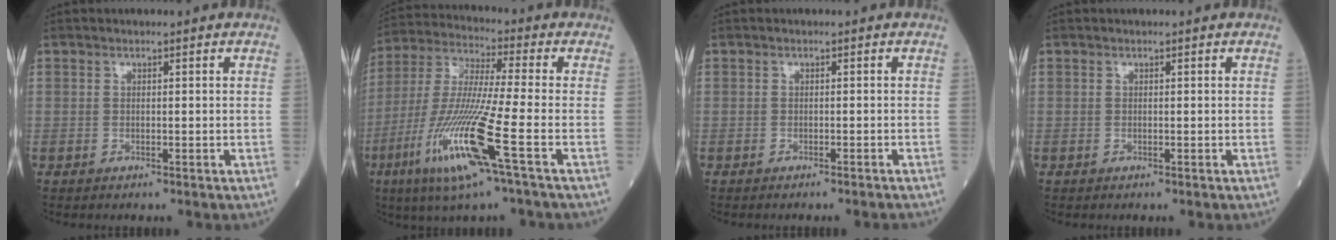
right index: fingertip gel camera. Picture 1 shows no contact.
{"total": 15.9, "force": [-6.6, -0.7, 14.4], "torque": [-0.306, -0.027, -0.131]}
{"total": 2.9, "force": [-2.7, -0.2, 0.9], "torque": [-0.012, -0.002, -0.034]}
{"total": 0.0}